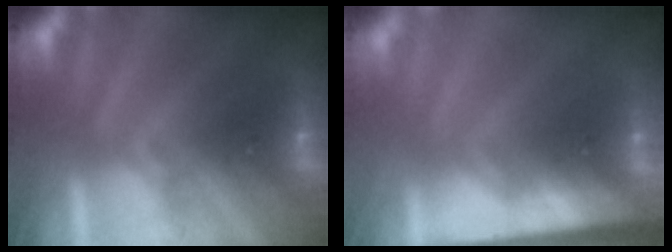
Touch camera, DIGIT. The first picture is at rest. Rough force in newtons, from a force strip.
{"total": 7.5}